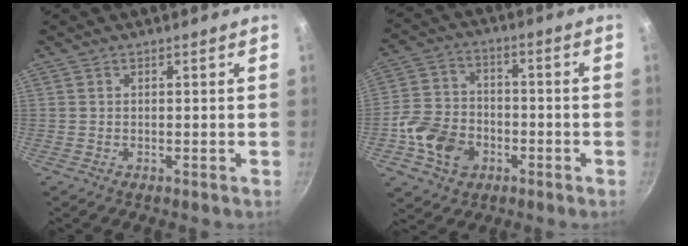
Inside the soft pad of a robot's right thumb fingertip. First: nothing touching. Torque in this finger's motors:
{"motor_torque": [0.49, 0.75, 0.33, -0.45, 0.06]}